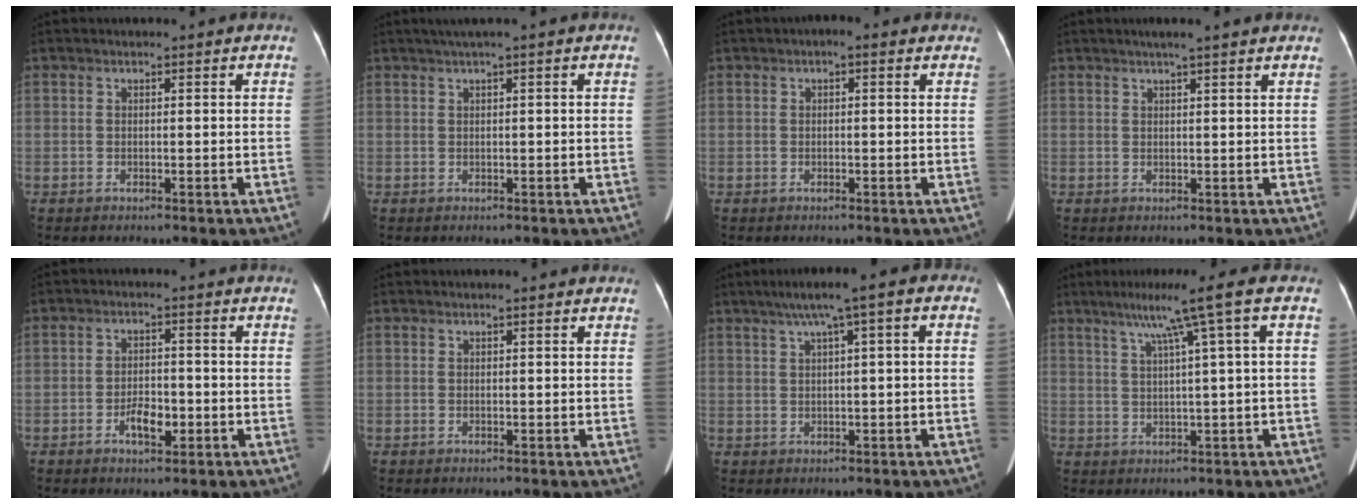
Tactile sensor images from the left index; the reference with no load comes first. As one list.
[{"total": 1.9, "force": [1.0, -0.3, 1.7], "torque": [-0.038, 0.014, 0.022]}, {"total": 1.7, "force": [0.8, 0.7, 1.4], "torque": [-0.015, 0.013, 0.002]}, {"total": 4.5, "force": [3.6, -0.3, 2.7], "torque": [-0.038, 0.021, 0.046]}, {"total": 3.9, "force": [-1.7, 1.8, 3.1], "torque": [-0.054, 0.004, -0.028]}, {"total": 0.9, "force": [0.6, 0.1, 0.5], "torque": [-0.008, 0.011, 0.007]}, {"total": 7.3, "force": [2.9, 0.9, 6.6], "torque": [-0.109, 0.035, 0.040]}, {"total": 8.2, "force": [3.8, -1.6, 7.0], "torque": [-0.114, 0.023, 0.063]}]